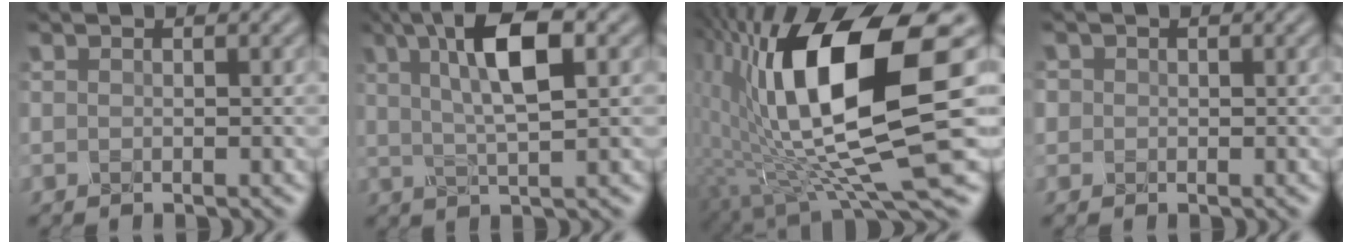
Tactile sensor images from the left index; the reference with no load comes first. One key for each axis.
{"total": 6.2, "fx": 2.5, "fy": 0.9, "fz": 5.6, "tx": -0.094, "ty": 0.018, "tz": 0.050}
{"total": 13.3, "fx": 1.8, "fy": 3.5, "fz": 12.7, "tx": -0.237, "ty": -0.006, "tz": 0.043}
{"total": 1.3, "fx": 0.0, "fy": -0.3, "fz": -1.2, "tx": 0.009, "ty": 0.000, "tz": 0.010}